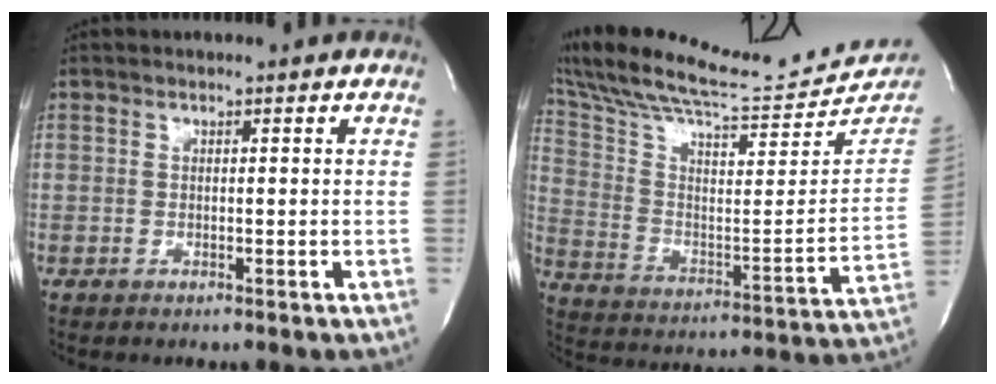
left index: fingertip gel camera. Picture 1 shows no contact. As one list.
[{"total": 24.6, "force": [22.6, 1.7, 9.6], "torque": [-0.172, -0.059, 0.334]}]